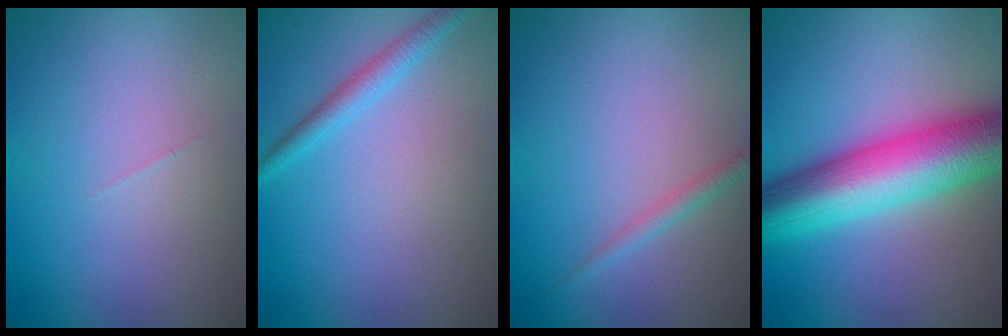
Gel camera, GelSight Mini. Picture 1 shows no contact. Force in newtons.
{"total": 1.9, "press": 1.9, "slide": 0.1}
{"total": 1.3, "press": 1.3, "slide": 0.0}
{"total": 10.6, "press": 10.6, "slide": 0.1}